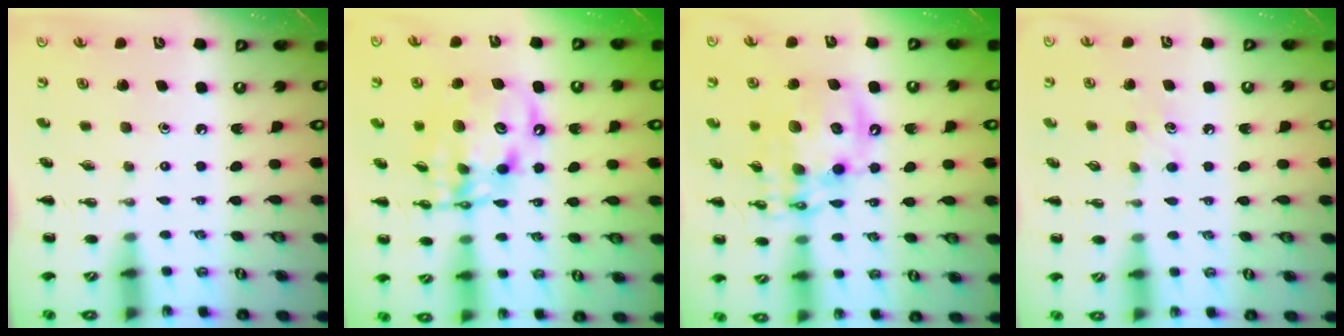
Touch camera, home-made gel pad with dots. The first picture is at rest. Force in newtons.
{"total": 13.6, "press": 13.2, "slide": 3.3}
{"total": 16.2, "press": 15.8, "slide": 3.4}
{"total": 5.5, "press": 5.2, "slide": 1.8}